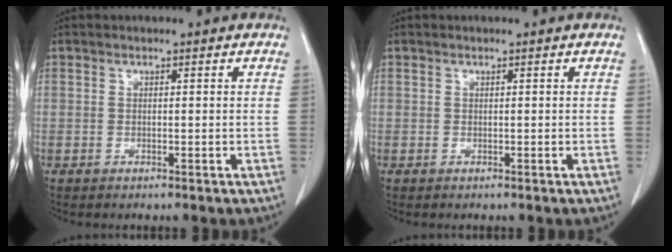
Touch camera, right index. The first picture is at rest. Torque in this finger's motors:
{"motor_torque": [0.23, -0.03, 0.02, 0.00]}